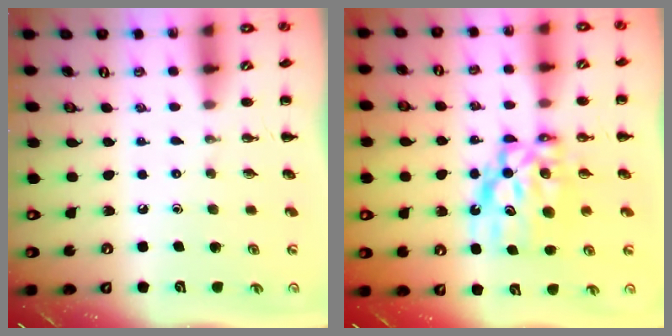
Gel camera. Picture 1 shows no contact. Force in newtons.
{"total": 9.7, "press": 9.4, "slide": 2.5}